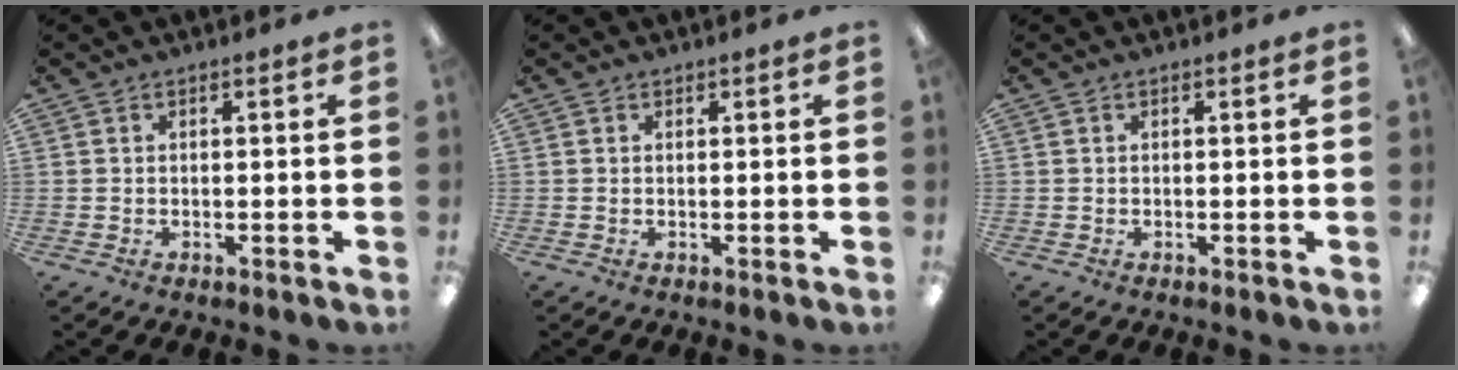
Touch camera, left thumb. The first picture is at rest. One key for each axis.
{"total": 0.0}
{"total": 0.0}